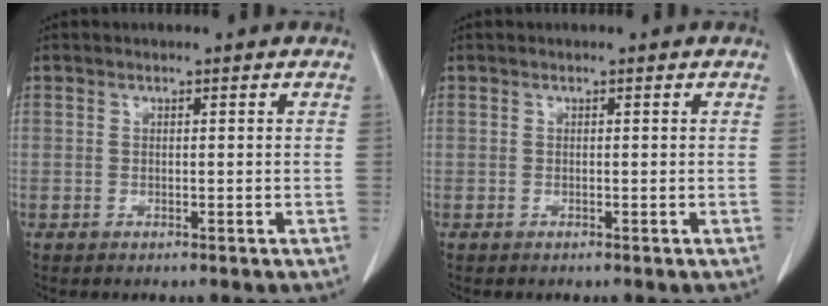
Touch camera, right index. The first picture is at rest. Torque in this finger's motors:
{"motor_torque": [-0.02, 0.02, 0.00, 0.00]}